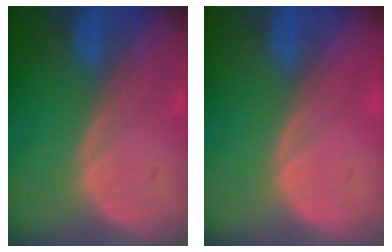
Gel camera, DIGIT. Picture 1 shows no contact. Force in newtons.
{"total": 0.6, "press": 0.2, "slide": 0.5}